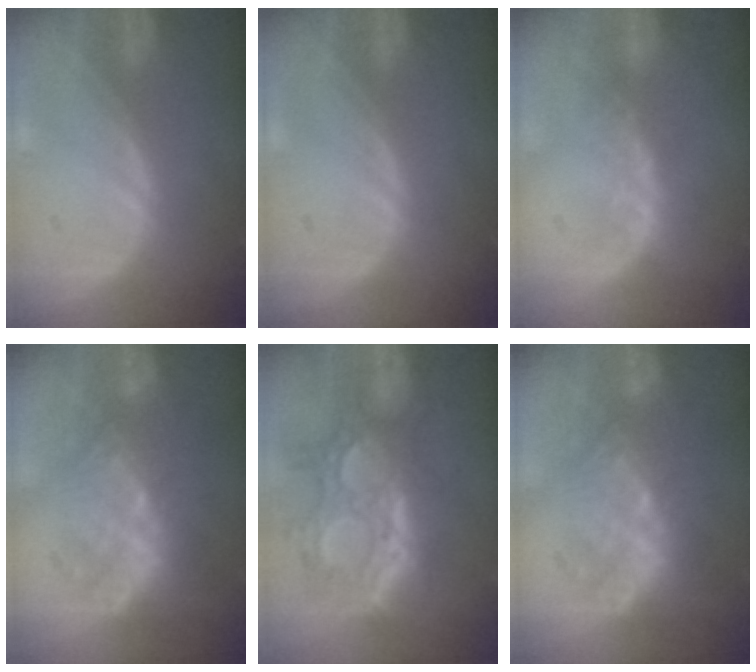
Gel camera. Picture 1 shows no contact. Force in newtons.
{"total": 0.0}
{"total": 2.6, "press": 2.1, "slide": 1.5}
{"total": 9.4, "press": 8.7, "slide": 3.8}
{"total": 12.0, "press": 10.8, "slide": 5.4}
{"total": 9.4, "press": 8.7, "slide": 3.8}